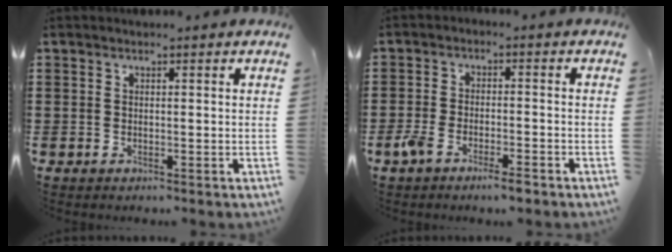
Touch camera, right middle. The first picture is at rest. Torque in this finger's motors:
{"motor_torque": [0.40, -0.21, 0.22, 0.08]}